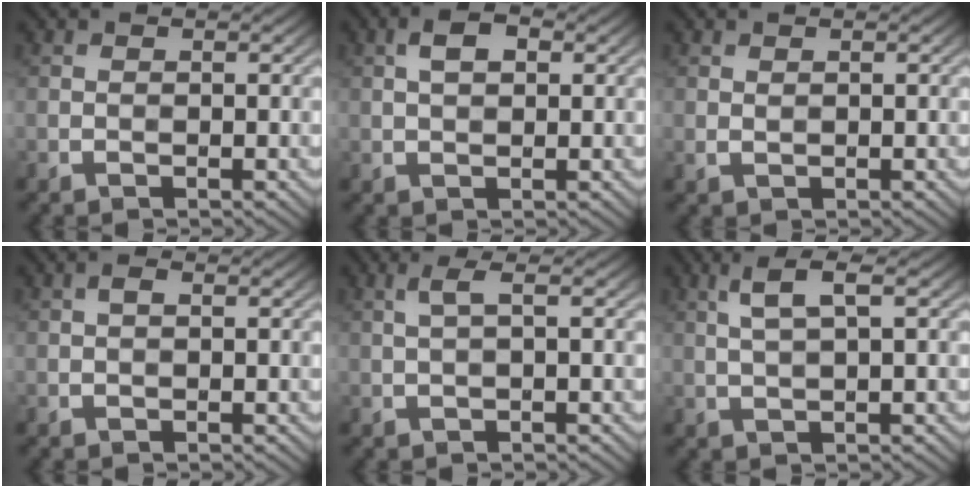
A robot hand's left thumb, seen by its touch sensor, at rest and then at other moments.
{"total": 3.0, "force": [1.1, 1.5, 2.3], "torque": [-0.045, 0.005, 0.016]}
{"total": 0.7, "force": [0.4, 0.5, 0.4], "torque": [-0.011, -0.002, 0.010]}
{"total": 0.9, "force": [0.3, 0.4, 0.7], "torque": [-0.018, 0.004, 0.003]}
{"total": 2.1, "force": [0.6, 0.4, 1.9], "torque": [-0.037, 0.011, 0.007]}
{"total": 3.6, "force": [1.5, 0.6, 3.2], "torque": [-0.073, 0.009, 0.032]}